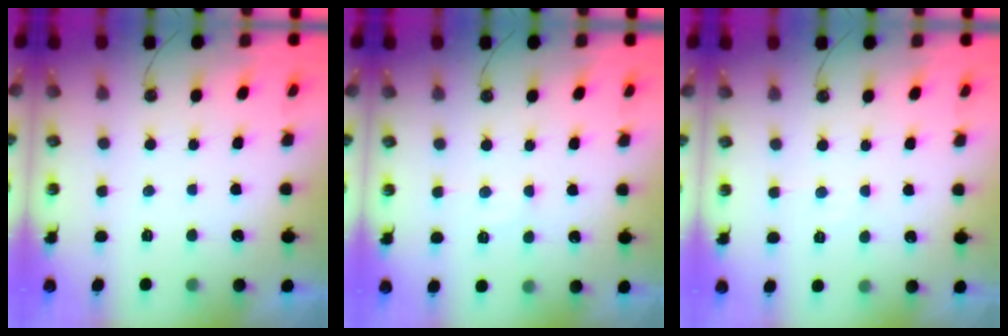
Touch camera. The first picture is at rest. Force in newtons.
{"total": 7.7, "press": 7.6, "slide": 0.8}
{"total": 4.6, "press": 4.5, "slide": 0.8}